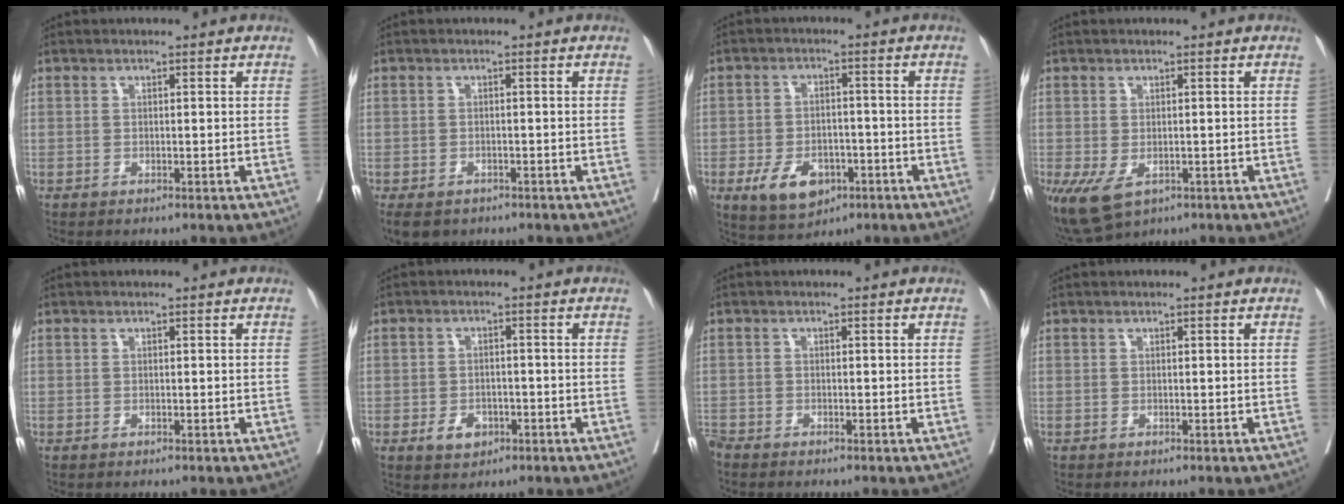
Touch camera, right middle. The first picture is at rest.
{"total": 7.3, "force": [-4.6, 4.9, 2.9], "torque": [-0.065, -0.011, -0.061]}
{"total": 7.8, "force": [-3.6, 4.8, 5.1], "torque": [-0.088, 0.000, -0.051]}
{"total": 6.4, "force": [-2.9, 3.8, 4.3], "torque": [-0.077, -0.016, -0.040]}
{"total": 0.0}
{"total": 3.6, "force": [-1.6, 2.5, 2.1], "torque": [-0.031, 0.003, -0.018]}
{"total": 1.3, "force": [-1.3, 0.2, 0.2], "torque": [-0.005, -0.004, -0.024]}
{"total": 0.0}